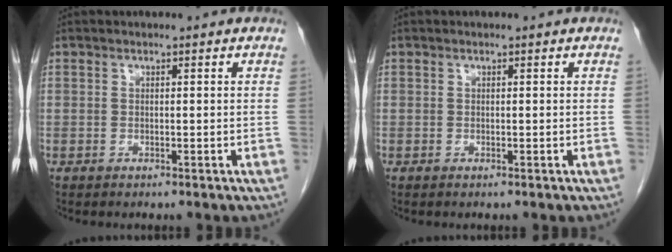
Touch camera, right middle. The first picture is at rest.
{"total": 0.0}